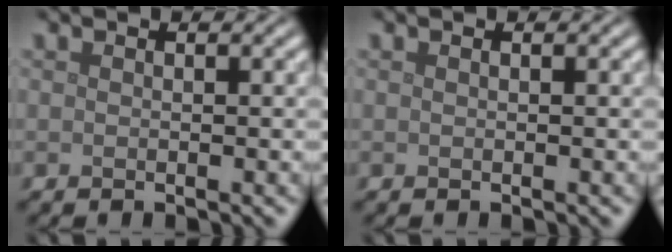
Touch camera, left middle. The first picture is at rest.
{"total": 0.0}